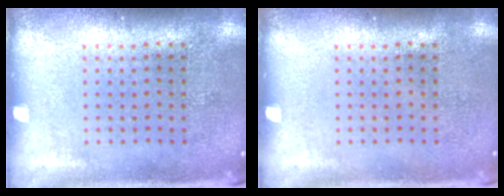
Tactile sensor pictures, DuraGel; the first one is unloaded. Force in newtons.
{"total": 0.0}